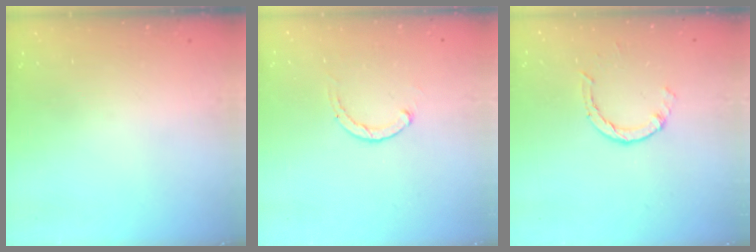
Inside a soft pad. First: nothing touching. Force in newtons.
{"total": 1.1, "press": 1.0, "slide": 0.3}
{"total": 1.4, "press": 1.4, "slide": 0.2}